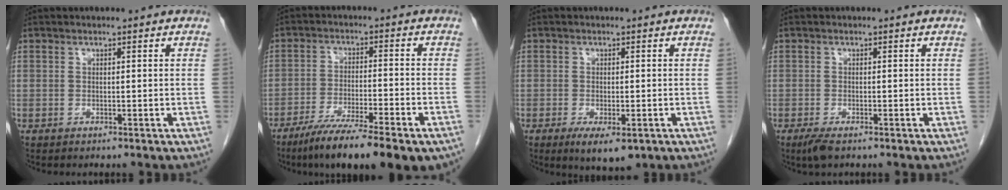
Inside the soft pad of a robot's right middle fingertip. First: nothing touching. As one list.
[{"total": 15.4, "force": [-11.1, 1.9, 10.5], "torque": [-0.137, -0.030, -0.175]}, {"total": 5.5, "force": [-2.8, 1.9, 4.3], "torque": [-0.063, -0.012, -0.034]}, {"total": 2.4, "force": [-1.6, 0.6, 1.7], "torque": [-0.038, -0.007, -0.028]}]